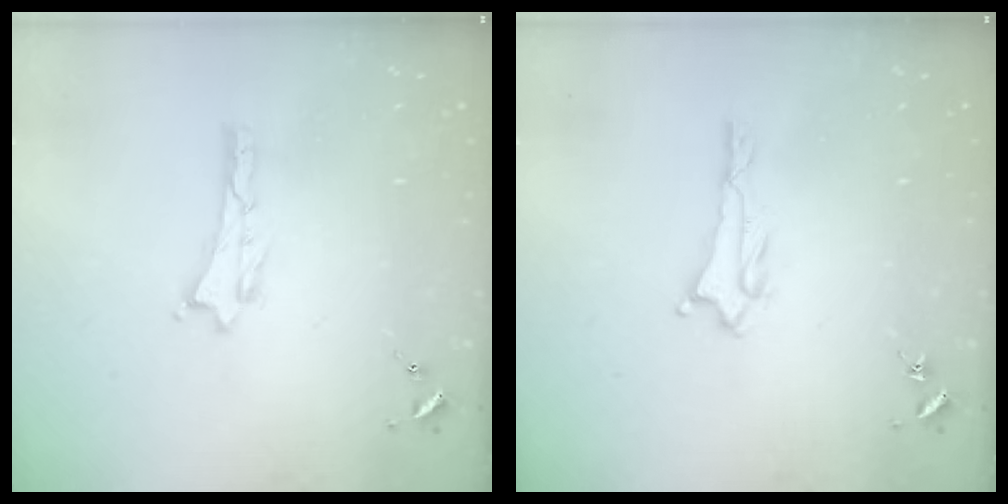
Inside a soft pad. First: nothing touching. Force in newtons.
{"total": 1.3, "press": 1.3, "slide": 0.2}